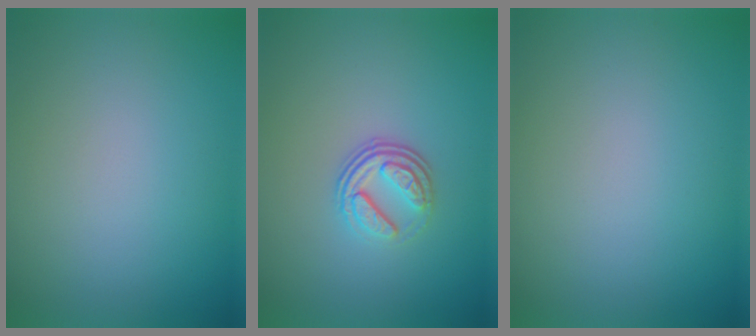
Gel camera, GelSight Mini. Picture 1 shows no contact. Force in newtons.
{"total": 3.4, "press": 2.5, "slide": 2.3}
{"total": 0.0}